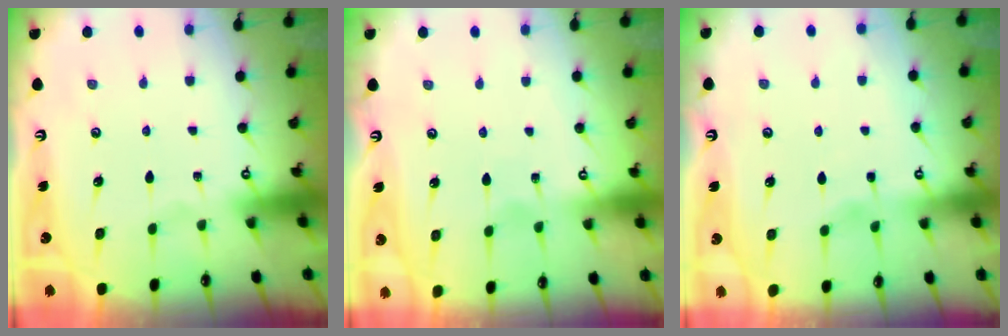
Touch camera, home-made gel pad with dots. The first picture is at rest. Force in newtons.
{"total": 4.6, "press": 4.6, "slide": 0.5}
{"total": 1.9, "press": 1.9, "slide": 0.4}